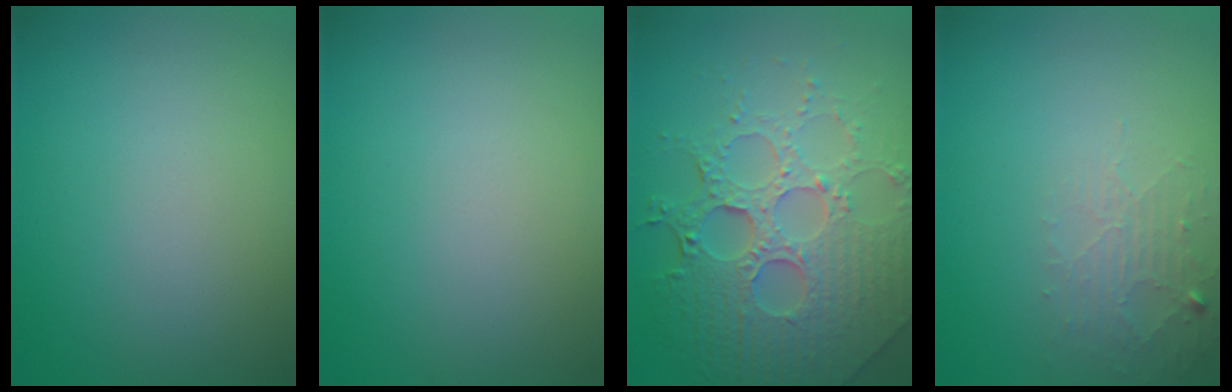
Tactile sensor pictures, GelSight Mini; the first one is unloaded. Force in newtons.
{"total": 0.0}
{"total": 8.3, "press": 6.0, "slide": 5.7}
{"total": 1.9, "press": 1.9, "slide": 0.3}